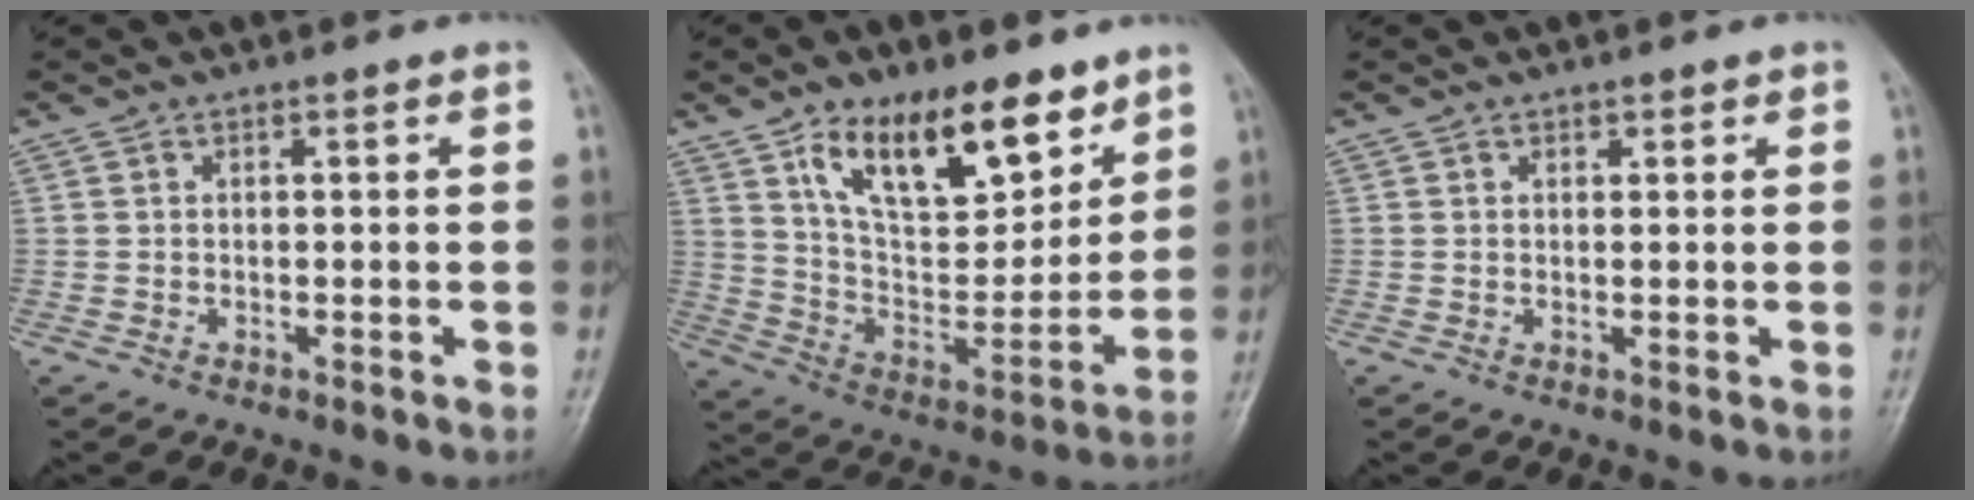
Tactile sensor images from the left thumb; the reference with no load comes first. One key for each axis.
{"total": 19.5, "fx": 11.7, "fy": 8.9, "fz": 12.7, "tx": -0.151, "ty": -0.062, "tz": 0.210}
{"total": 1.1, "fx": 0.7, "fy": 0.7, "fz": 0.5, "tx": 0.006, "ty": -0.003, "tz": 0.007}